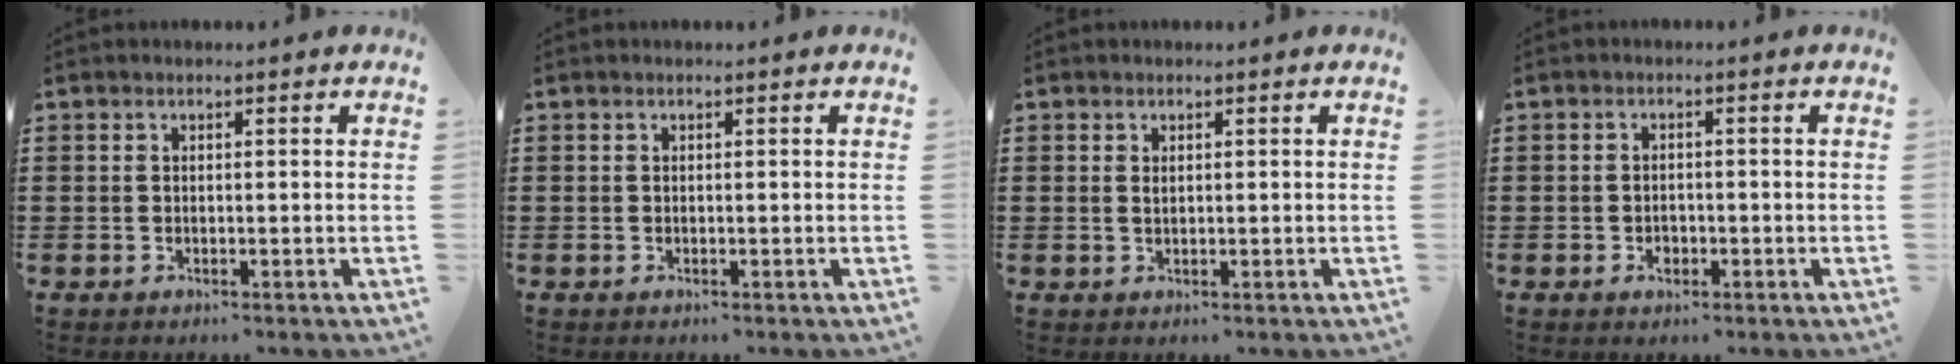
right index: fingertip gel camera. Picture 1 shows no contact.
{"total": 0.0}
{"total": 0.8, "force": [0.3, 0.5, 0.5], "torque": [-0.013, 0.004, 0.006]}
{"total": 1.5, "force": [-0.7, 1.1, 0.8], "torque": [-0.017, 0.002, -0.015]}